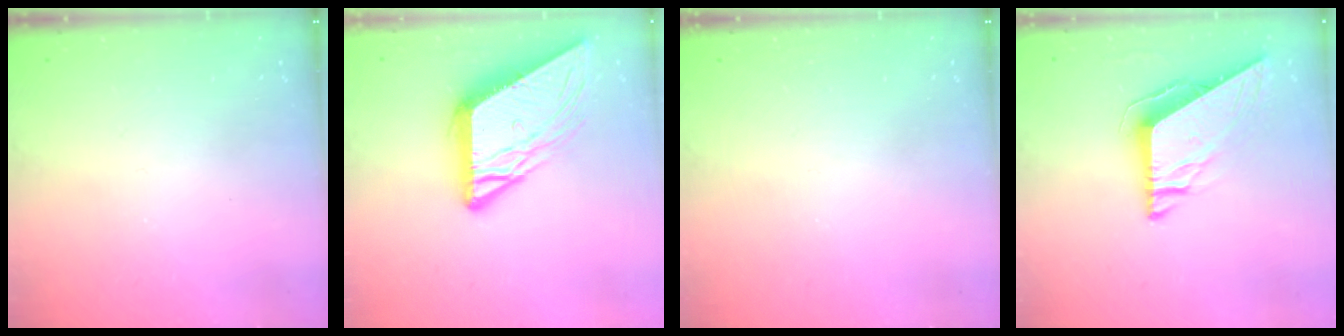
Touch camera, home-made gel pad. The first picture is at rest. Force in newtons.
{"total": 10.6, "press": 10.5, "slide": 1.1}
{"total": 0.0}
{"total": 8.1, "press": 8.1, "slide": 0.3}